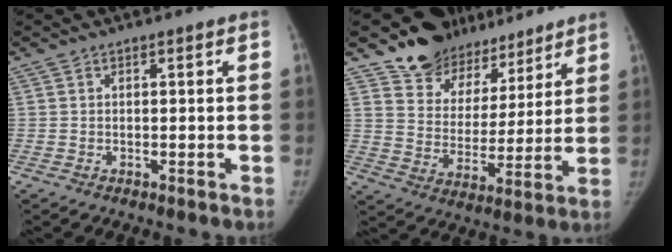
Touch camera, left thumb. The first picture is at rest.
{"total": 14.1, "force": [11.4, 8.2, 1.4], "torque": [0.027, -0.089, 0.179]}